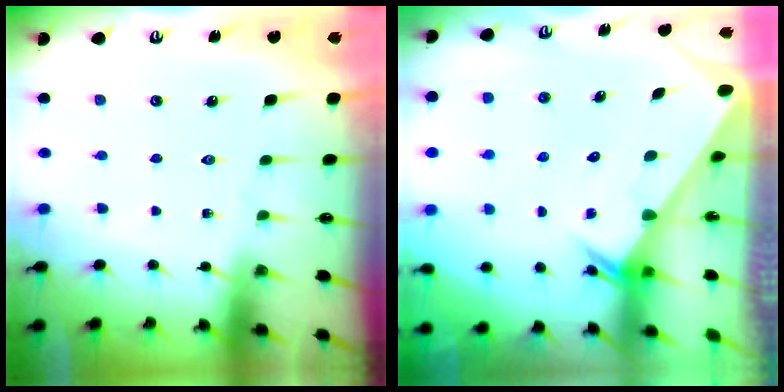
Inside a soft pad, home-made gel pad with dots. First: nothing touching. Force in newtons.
{"total": 2.5, "press": 2.5, "slide": 0.1}